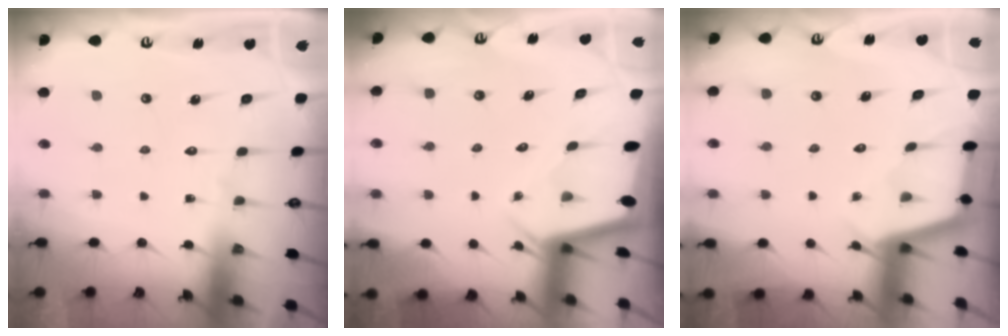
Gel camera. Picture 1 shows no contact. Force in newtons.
{"total": 1.9, "press": 1.9, "slide": 0.1}
{"total": 2.5, "press": 2.5, "slide": 0.1}